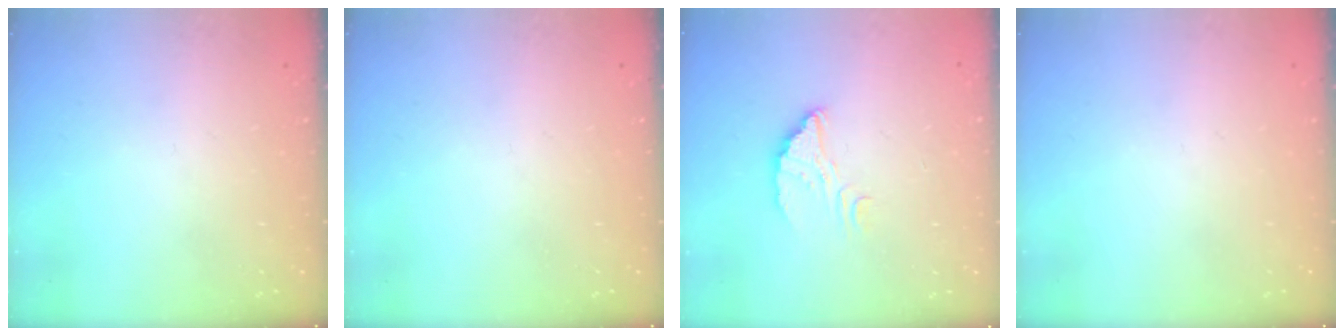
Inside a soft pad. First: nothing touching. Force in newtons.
{"total": 0.0}
{"total": 4.4, "press": 4.4, "slide": 0.3}
{"total": 0.0}